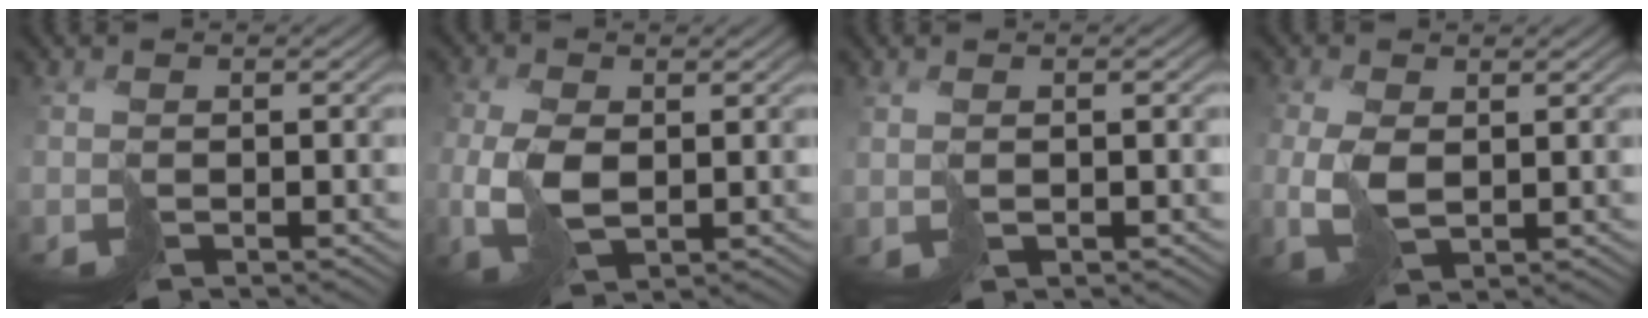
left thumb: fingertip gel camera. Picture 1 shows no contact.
{"total": 5.0, "force": [-0.4, 3.3, 3.7], "torque": [-0.106, -0.007, -0.003]}
{"total": 0.9, "force": [0.7, 0.2, 0.5], "torque": [-0.002, 0.000, 0.018]}
{"total": 3.8, "force": [0.0, 2.5, 2.8], "torque": [-0.087, -0.006, 0.008]}